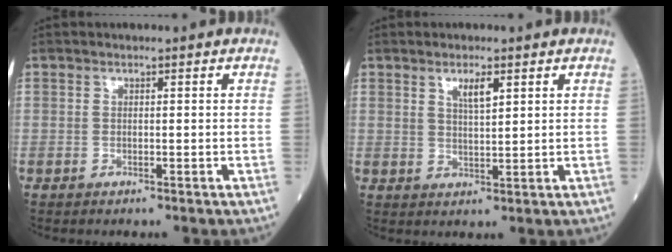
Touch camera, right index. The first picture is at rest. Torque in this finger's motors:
{"motor_torque": [0.06, 0.04, 0.05, 0.02]}